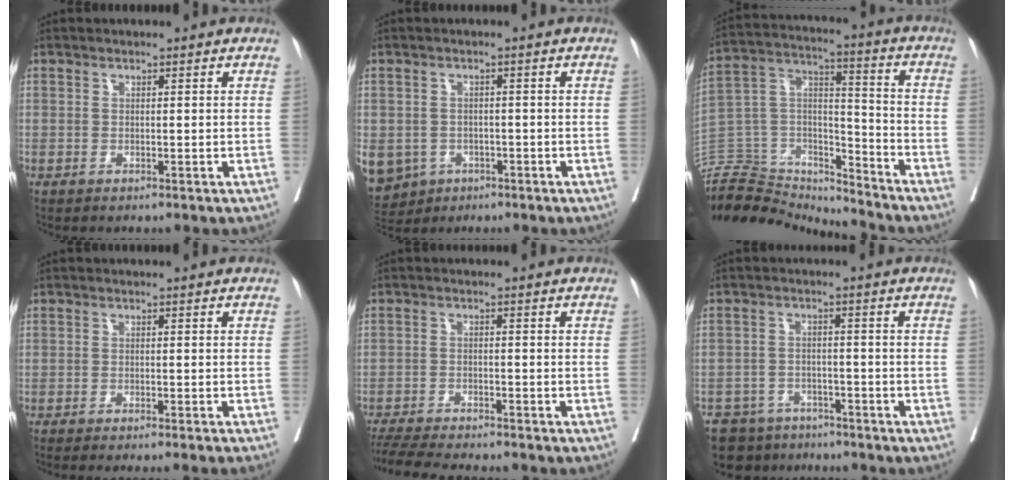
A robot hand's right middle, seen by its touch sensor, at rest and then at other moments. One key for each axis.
{"total": 14.8, "fx": -6.0, "fy": 12.5, "fz": 5.3, "tx": -0.165, "ty": -0.004, "tz": -0.075}
{"total": 19.2, "fx": -18.7, "fy": 3.6, "fz": 2.7, "tx": -0.052, "ty": 0.054, "tz": -0.316}
{"total": 8.1, "fx": -7.3, "fy": -0.9, "fz": 3.3, "tx": -0.016, "ty": -0.018, "tz": -0.095}
{"total": 9.8, "fx": -9.0, "fy": 0.5, "fz": 3.9, "tx": -0.059, "ty": -0.014, "tz": -0.141}
{"total": 7.9, "fx": -6.7, "fy": 4.1, "fz": 0.6, "tx": -0.006, "ty": 0.009, "tz": -0.097}